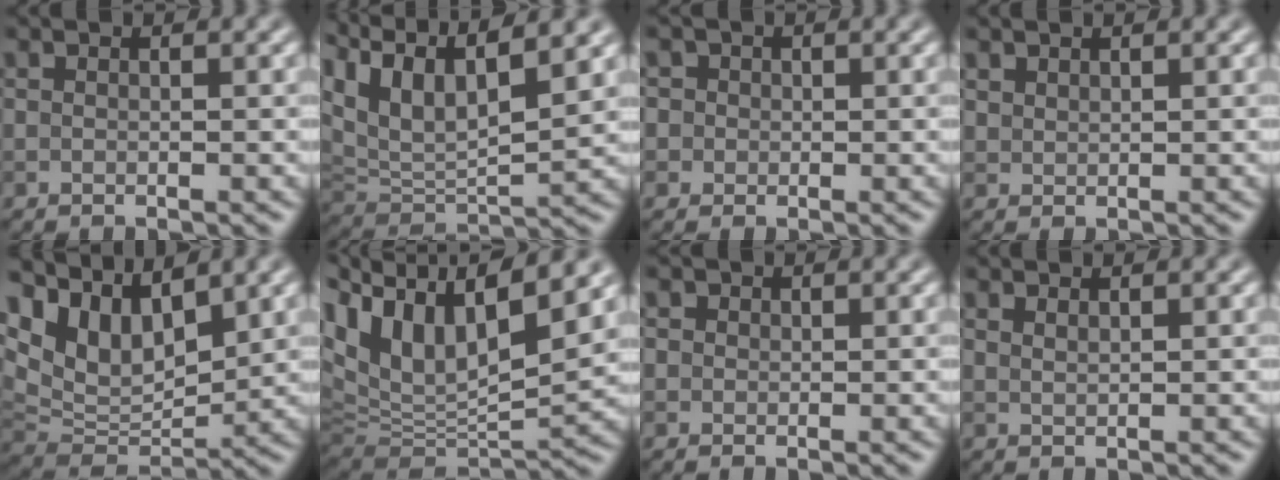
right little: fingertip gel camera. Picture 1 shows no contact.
{"total": 9.9, "force": [5.9, 3.9, 6.9], "torque": [-0.150, 0.021, 0.106]}
{"total": 3.3, "force": [1.1, 2.9, 1.0], "torque": [0.001, 0.016, 0.002]}
{"total": 0.9, "force": [0.8, 0.3, 0.1], "torque": [-0.005, 0.001, 0.022]}
{"total": 7.7, "force": [5.0, 3.8, 4.4], "torque": [-0.087, 0.002, 0.093]}
{"total": 13.6, "force": [6.8, 6.5, 9.8], "torque": [-0.198, 0.031, 0.137]}
{"total": 1.2, "force": [0.6, 1.0, 0.4], "torque": [-0.001, 0.003, 0.000]}
{"total": 0.7, "force": [0.6, 0.2, 0.4], "torque": [-0.006, 0.000, 0.013]}